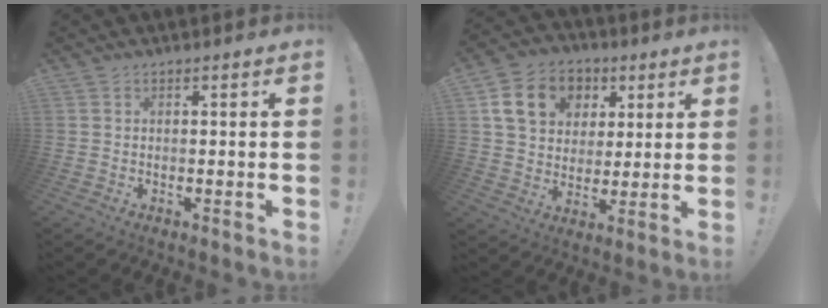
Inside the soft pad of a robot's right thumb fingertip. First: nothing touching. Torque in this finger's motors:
{"motor_torque": [1.40, 2.10, 0.07, -0.09, 0.01]}